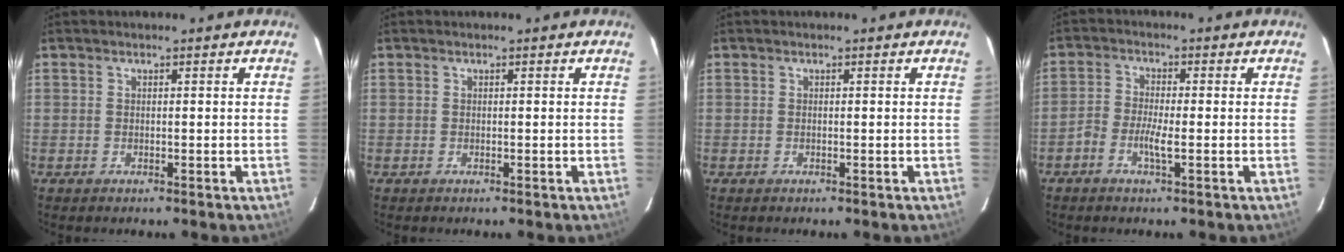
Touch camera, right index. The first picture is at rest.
{"total": 0.0}
{"total": 0.0}
{"total": 3.5, "force": [-1.5, 0.8, 3.0], "torque": [-0.073, 0.003, -0.035]}